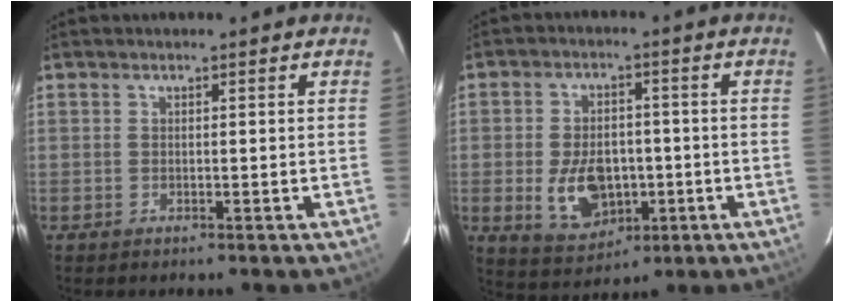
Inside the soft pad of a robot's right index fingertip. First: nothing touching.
{"total": 10.7, "force": [-2.5, 7.1, 7.6], "torque": [-0.156, -0.005, -0.025]}